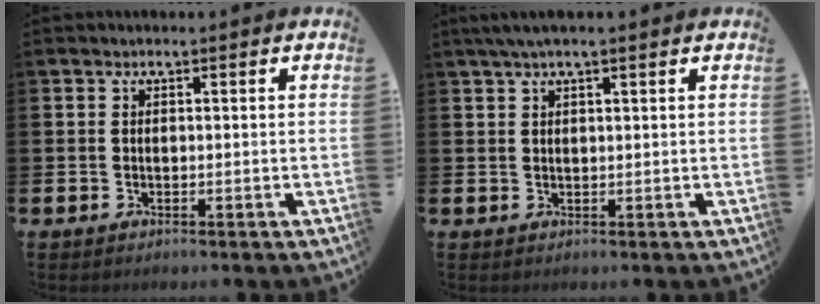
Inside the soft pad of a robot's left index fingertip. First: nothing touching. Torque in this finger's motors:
{"motor_torque": [0.63, -1.05, 0.23, 0.11]}